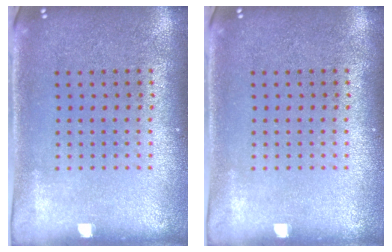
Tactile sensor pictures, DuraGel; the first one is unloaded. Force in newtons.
{"total": 0.0}